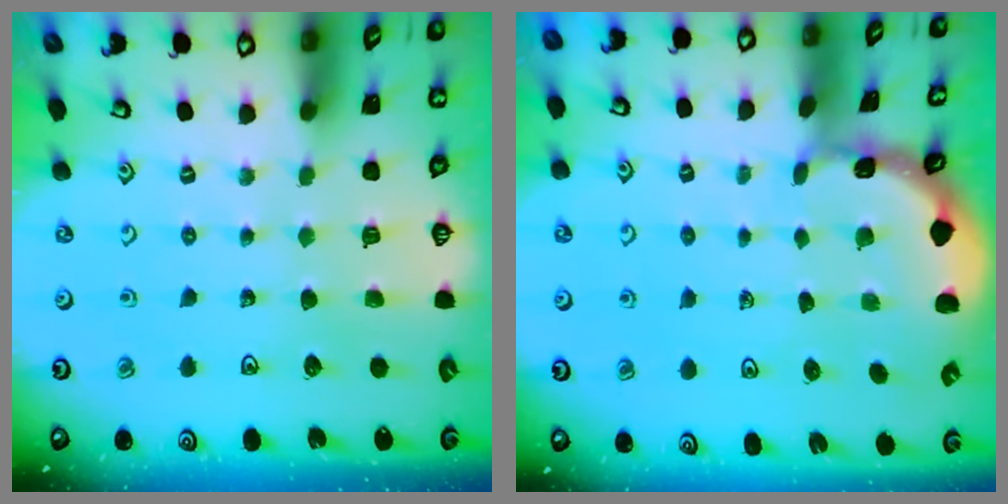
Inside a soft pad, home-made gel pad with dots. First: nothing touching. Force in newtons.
{"total": 1.4, "press": 1.4, "slide": 0.1}